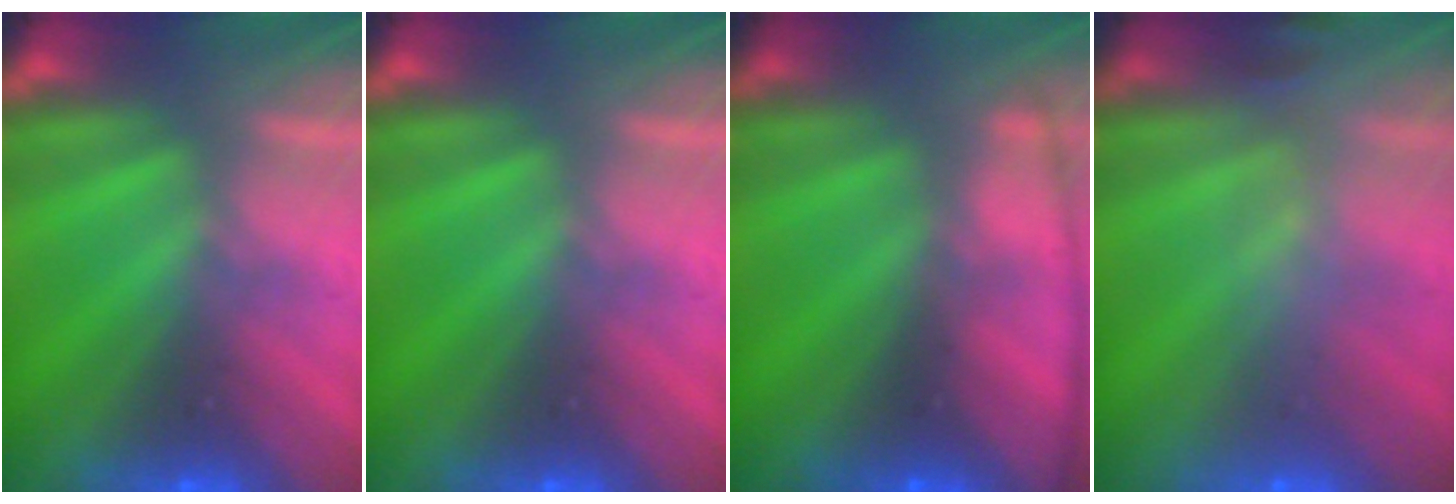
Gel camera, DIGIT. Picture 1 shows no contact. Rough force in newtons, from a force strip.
{"total": 0.0}
{"total": 10.9}
{"total": 2.4}